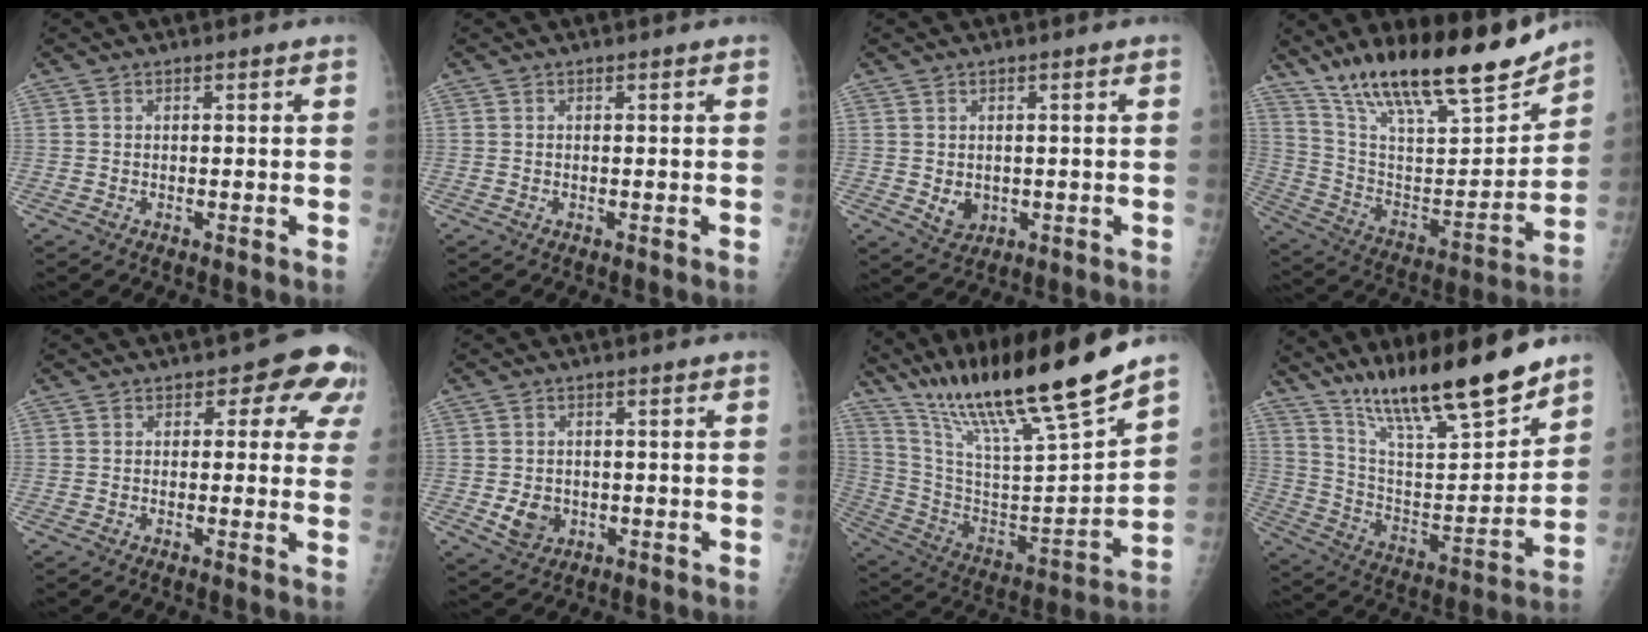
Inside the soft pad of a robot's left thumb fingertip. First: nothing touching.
{"total": 0.0}
{"total": 3.3, "force": [-0.1, 2.7, 1.9], "torque": [-0.020, -0.004, 0.010]}
{"total": 25.2, "force": [19.2, 6.5, 14.9], "torque": [-0.215, -0.079, 0.328]}
{"total": 7.6, "force": [2.9, 4.6, 5.3], "torque": [-0.002, 0.001, 0.018]}
{"total": 4.4, "force": [-0.8, 3.7, 2.3], "torque": [-0.027, 0.001, -0.005]}
{"total": 25.1, "force": [19.7, 2.1, 15.5], "torque": [-0.250, -0.085, 0.349]}
{"total": 21.3, "force": [16.7, 3.9, 12.7], "torque": [-0.187, -0.088, 0.292]}